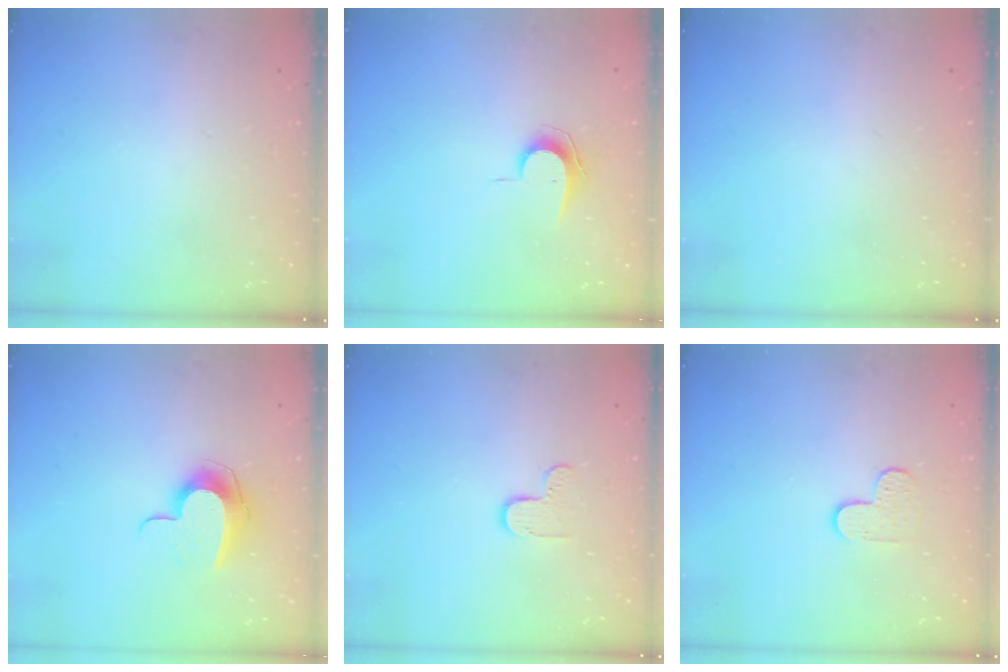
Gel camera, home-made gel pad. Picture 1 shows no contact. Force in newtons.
{"total": 7.7, "press": 7.6, "slide": 0.4}
{"total": 0.0}
{"total": 9.9, "press": 9.9, "slide": 0.4}
{"total": 4.7, "press": 4.7, "slide": 0.4}
{"total": 4.7, "press": 4.7, "slide": 0.5}